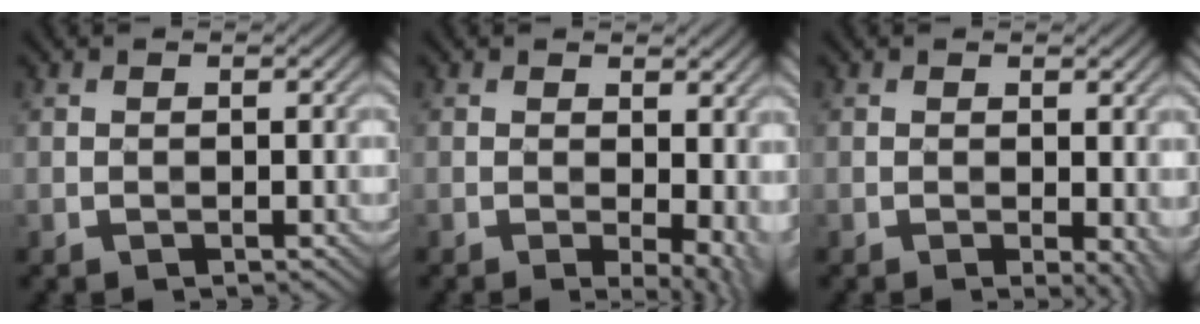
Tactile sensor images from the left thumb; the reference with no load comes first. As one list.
[{"total": 5.5, "force": [-0.1, 2.3, 5.0], "torque": [-0.062, -0.004, 0.001]}, {"total": 2.6, "force": [-0.3, 1.0, 2.4], "torque": [-0.031, -0.003, -0.004]}]